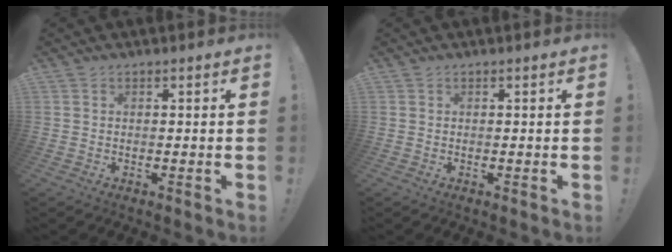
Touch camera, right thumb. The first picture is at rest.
{"total": 0.0}